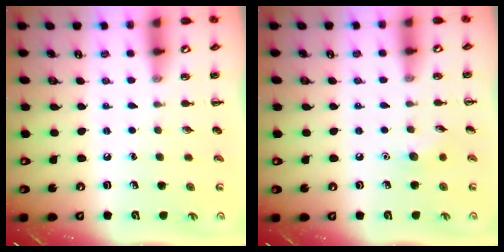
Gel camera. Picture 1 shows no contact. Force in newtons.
{"total": 5.6, "press": 5.4, "slide": 1.7}